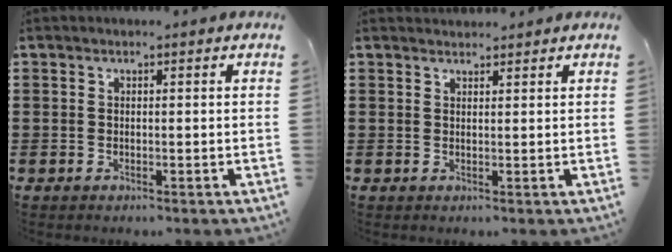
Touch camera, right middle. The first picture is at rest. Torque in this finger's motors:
{"motor_torque": [-0.45, -0.15, 0.03, -0.02]}